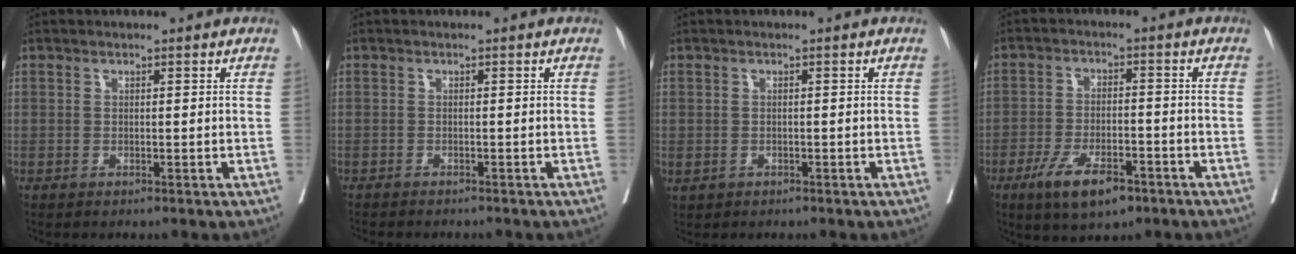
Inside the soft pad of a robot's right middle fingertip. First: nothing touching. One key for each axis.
{"total": 5.0, "fx": -4.4, "fy": 1.0, "fz": 2.1, "tx": -0.026, "ty": -0.006, "tz": -0.056}
{"total": 1.7, "fx": -0.6, "fy": 1.3, "fz": 0.9, "tx": -0.025, "ty": 0.004, "tz": 0.000}
{"total": 8.4, "fx": -5.0, "fy": 3.0, "fz": 6.0, "tx": -0.109, "ty": -0.007, "tz": -0.081}